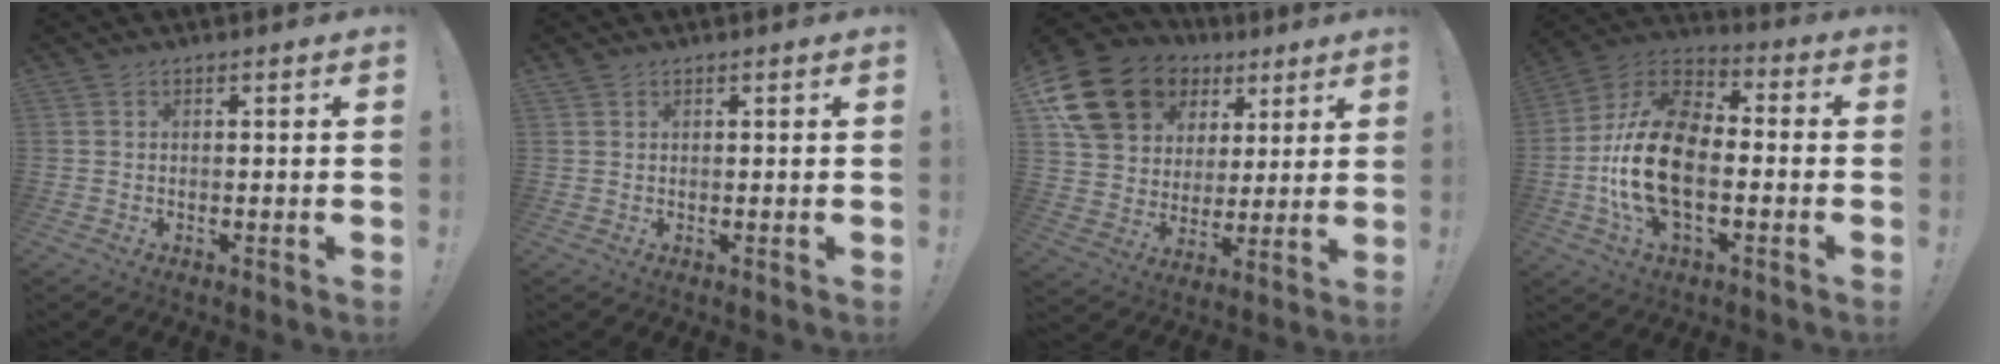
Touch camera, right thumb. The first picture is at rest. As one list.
[{"total": 1.0, "force": [0.8, 0.5, 0.2], "torque": [0.000, -0.002, 0.015]}, {"total": 18.9, "force": [10.6, 13.8, 7.5], "torque": [-0.138, -0.045, 0.225]}, {"total": 20.7, "force": [-3.7, 12.0, 16.4], "torque": [-0.315, 0.027, -0.054]}]